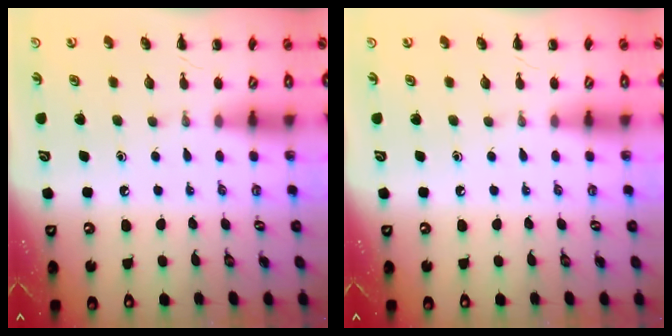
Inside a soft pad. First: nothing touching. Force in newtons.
{"total": 0.0}